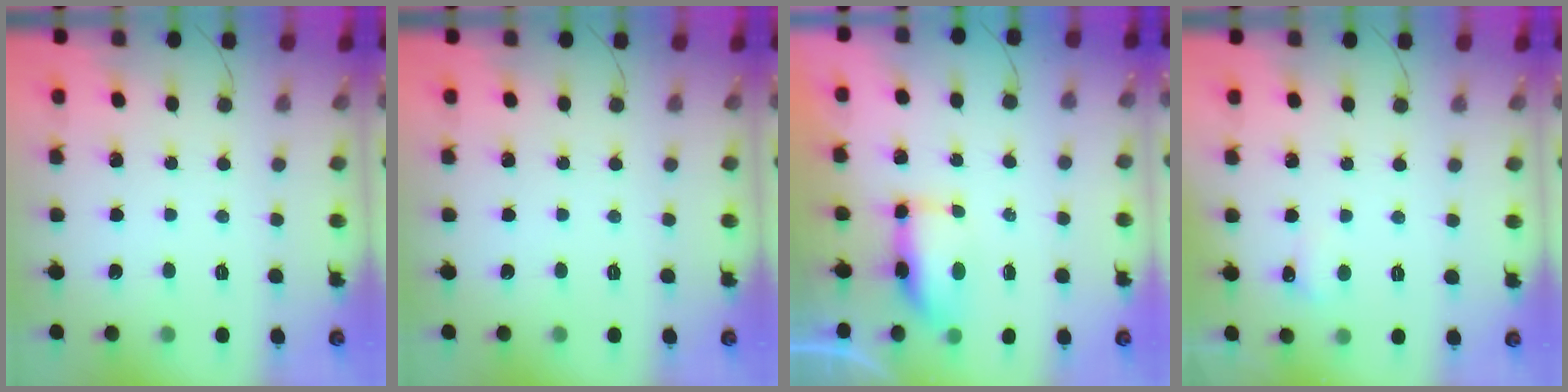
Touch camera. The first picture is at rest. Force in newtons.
{"total": 0.0}
{"total": 6.7, "press": 6.7, "slide": 0.6}
{"total": 4.7, "press": 4.5, "slide": 1.5}